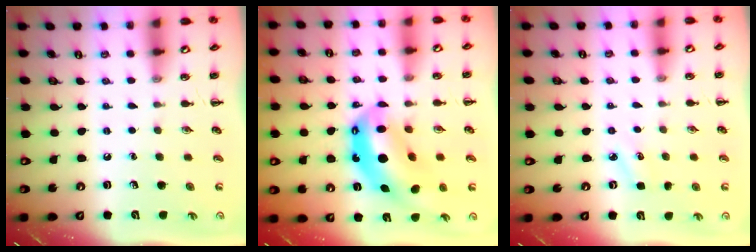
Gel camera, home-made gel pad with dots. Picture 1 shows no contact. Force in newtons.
{"total": 14.9, "press": 14.2, "slide": 4.3}
{"total": 3.8, "press": 3.6, "slide": 1.2}